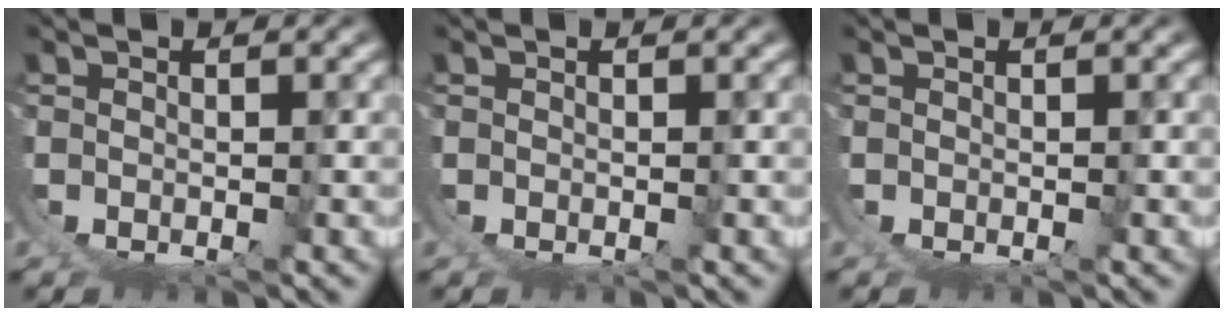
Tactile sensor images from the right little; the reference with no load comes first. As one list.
[{"total": 0.0}, {"total": 0.0}]